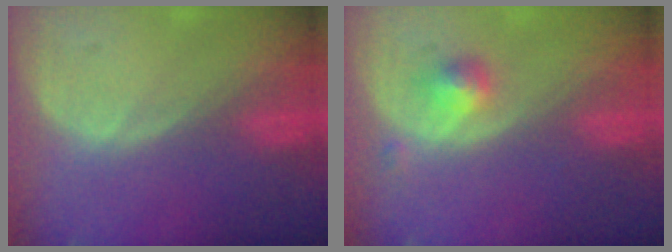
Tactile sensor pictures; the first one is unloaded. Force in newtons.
{"total": 2.4, "press": 2.4, "slide": 0.2}